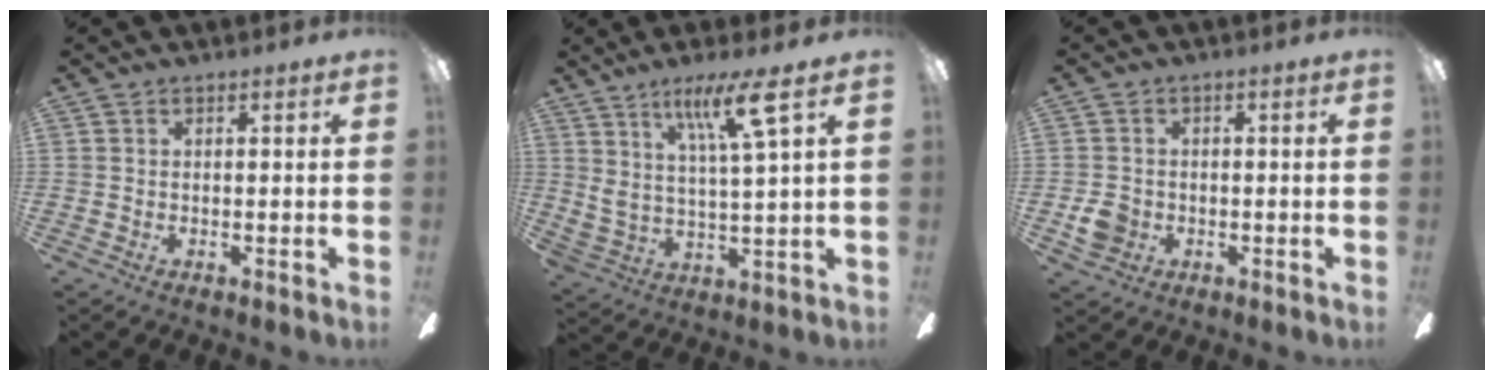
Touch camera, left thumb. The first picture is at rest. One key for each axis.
{"total": 12.3, "fx": 7.5, "fy": 1.9, "fz": 9.5, "tx": -0.172, "ty": -0.028, "tz": 0.125}
{"total": 4.7, "fx": -1.1, "fy": 4.1, "fz": 1.9, "tx": -0.022, "ty": 0.004, "tz": -0.021}